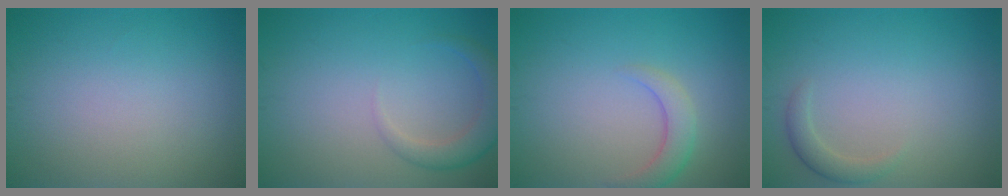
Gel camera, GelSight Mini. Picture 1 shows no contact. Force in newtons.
{"total": 2.8, "press": 2.8, "slide": 0.3}
{"total": 2.5, "press": 2.5, "slide": 0.2}
{"total": 1.6, "press": 1.6, "slide": 0.1}